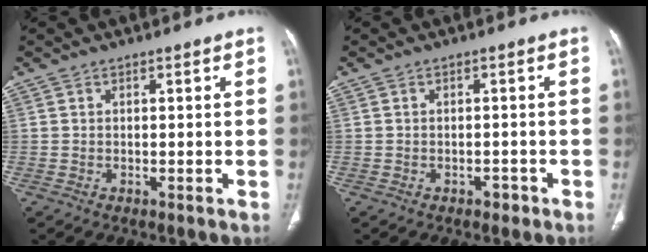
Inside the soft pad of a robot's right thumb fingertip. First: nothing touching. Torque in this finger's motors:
{"motor_torque": [-0.01, 0.26, -0.30, 0.13, 0.04]}